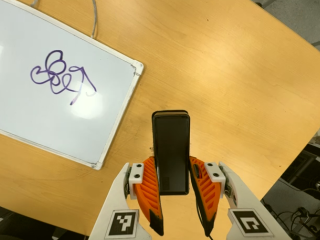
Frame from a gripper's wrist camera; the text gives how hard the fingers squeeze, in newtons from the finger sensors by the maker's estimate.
{"total": 5.6, "left": 4.4, "right": 6.8}